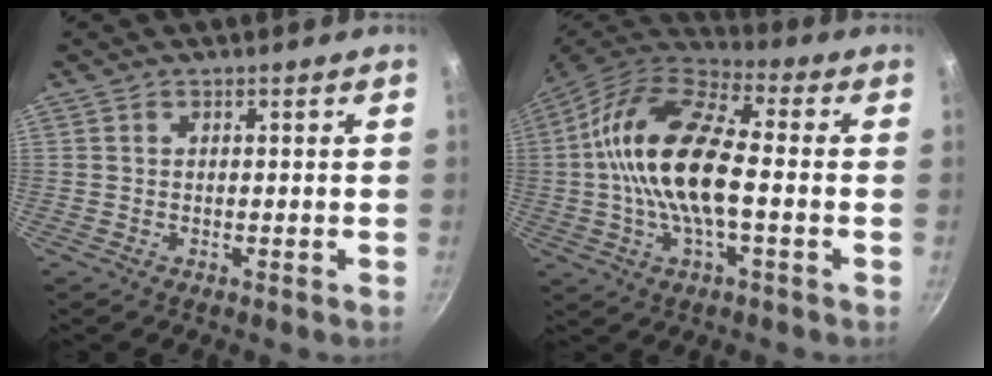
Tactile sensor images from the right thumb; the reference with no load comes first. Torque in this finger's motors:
{"motor_torque": [-0.21, 1.92, 2.21, -0.54, 0.73]}